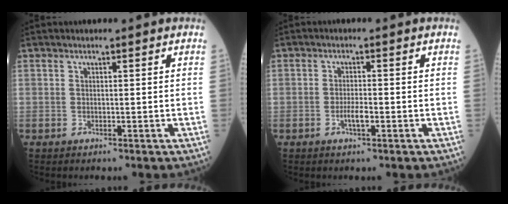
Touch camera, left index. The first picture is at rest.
{"total": 2.2, "force": [-1.0, 0.5, 1.9], "torque": [-0.035, 0.002, -0.018]}